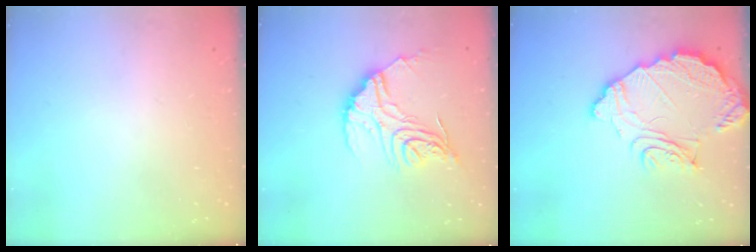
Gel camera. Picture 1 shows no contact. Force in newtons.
{"total": 16.9, "press": 16.9, "slide": 1.3}
{"total": 14.3, "press": 14.3, "slide": 1.1}